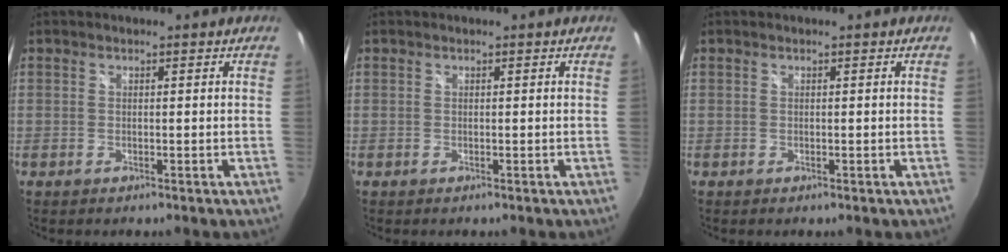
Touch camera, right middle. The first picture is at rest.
{"total": 0.0}
{"total": 0.0}